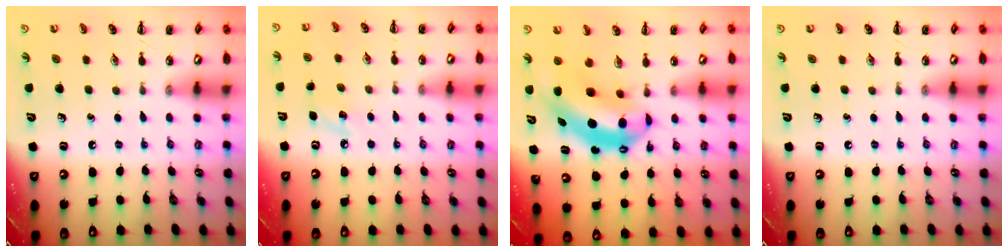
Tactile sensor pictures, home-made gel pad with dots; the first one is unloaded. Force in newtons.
{"total": 4.6, "press": 4.4, "slide": 1.3}
{"total": 7.5, "press": 7.3, "slide": 1.8}
{"total": 0.0}